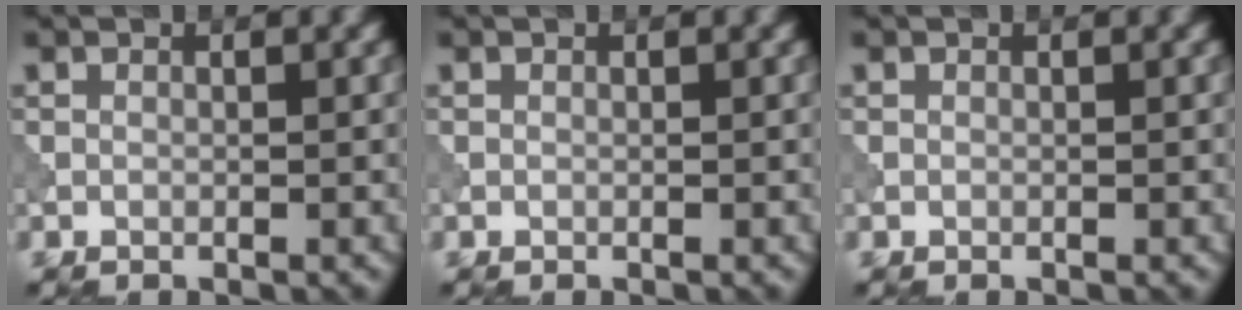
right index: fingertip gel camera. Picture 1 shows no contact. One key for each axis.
{"total": 0.0}
{"total": 0.0}